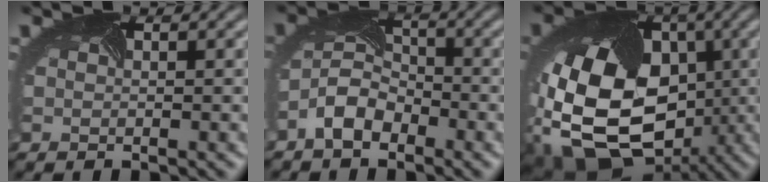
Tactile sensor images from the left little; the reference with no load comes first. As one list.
[{"total": 3.8, "force": [-2.5, 2.1, 1.9], "torque": [-0.045, 0.003, -0.054]}, {"total": 18.0, "force": [-3.3, 13.0, 12.0], "torque": [-0.218, -0.033, -0.061]}]